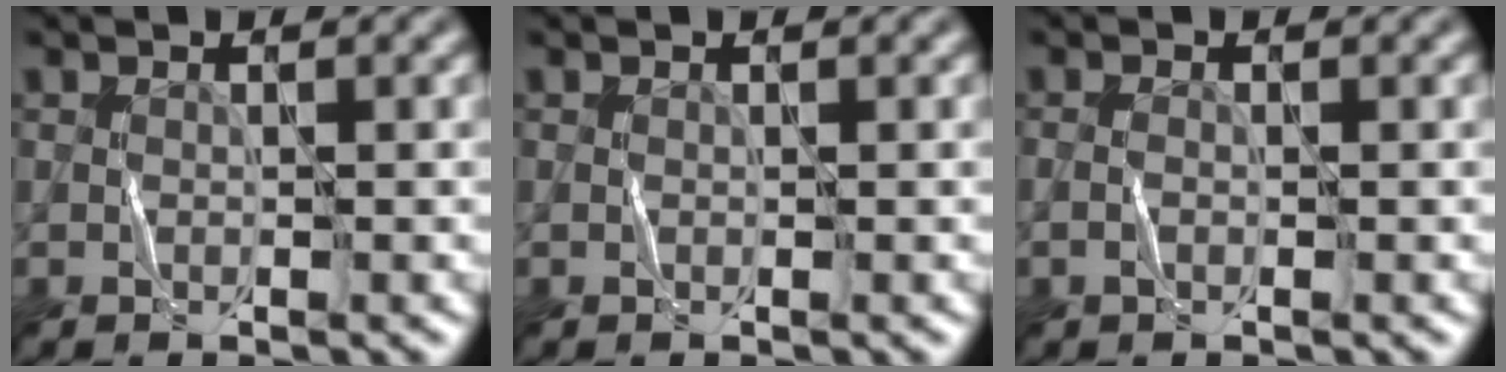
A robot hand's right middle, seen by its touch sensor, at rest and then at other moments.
{"total": 0.0}
{"total": 0.9, "force": [-0.3, 0.4, 0.7], "torque": [-0.019, 0.000, -0.010]}